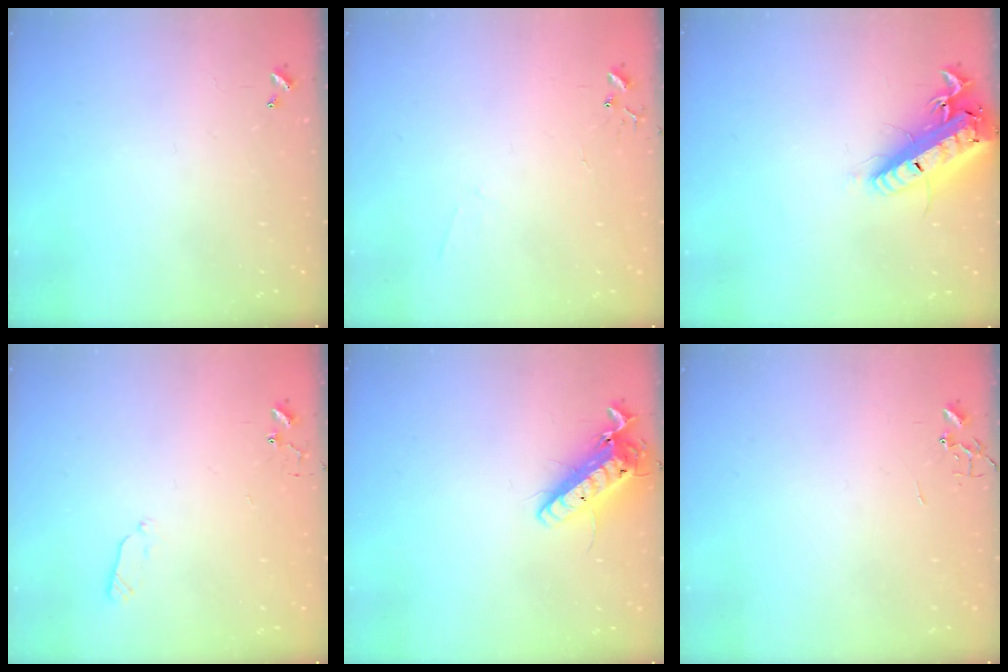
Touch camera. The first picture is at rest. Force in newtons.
{"total": 4.4, "press": 4.4, "slide": 0.4}
{"total": 20.0, "press": 19.7, "slide": 4.0}
{"total": 4.7, "press": 4.6, "slide": 0.9}
{"total": 15.6, "press": 15.4, "slide": 2.8}
{"total": 0.0}